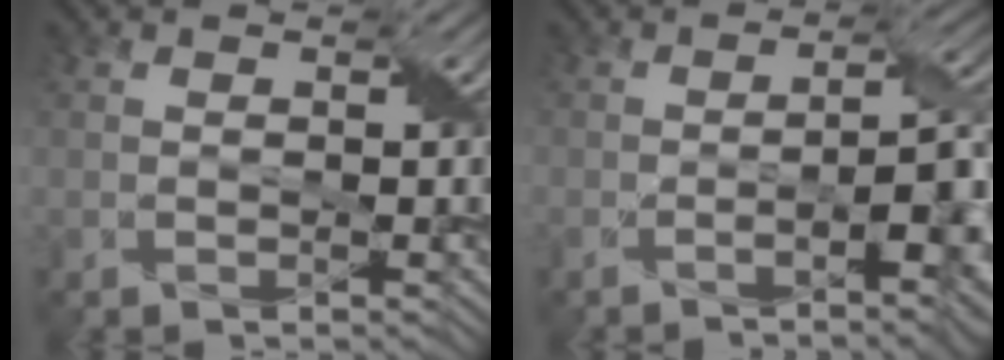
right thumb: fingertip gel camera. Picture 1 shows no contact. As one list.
[{"total": 7.5, "force": [-3.4, 1.4, 6.5], "torque": [-0.104, -0.002, -0.057]}]